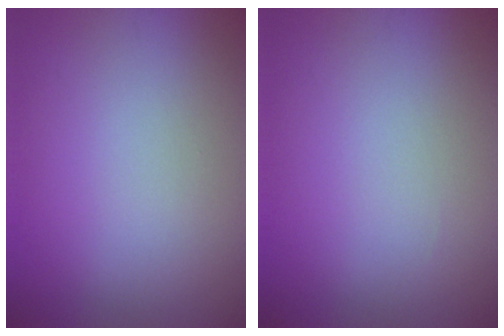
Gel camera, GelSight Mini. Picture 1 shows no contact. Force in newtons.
{"total": 0.0}